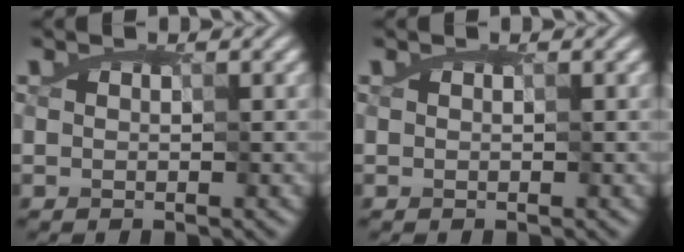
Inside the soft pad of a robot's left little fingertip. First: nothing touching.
{"total": 0.0}